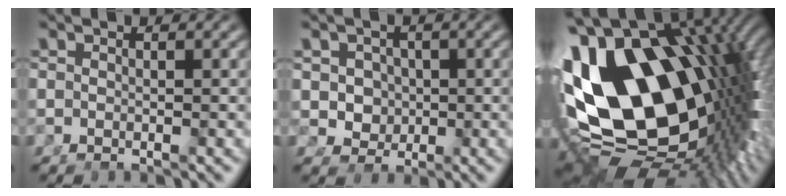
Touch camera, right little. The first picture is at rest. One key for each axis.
{"total": 5.3, "fx": 0.0, "fy": 4.8, "fz": 2.1, "tx": -0.051, "ty": -0.027, "tz": 0.010}
{"total": 36.4, "fx": -3.1, "fy": 22.6, "fz": 28.4, "tx": -0.468, "ty": -0.077, "tz": -0.007}